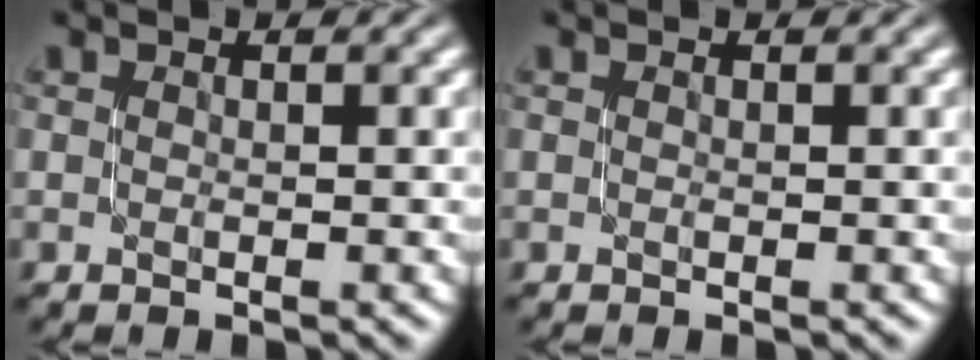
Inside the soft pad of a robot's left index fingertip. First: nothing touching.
{"total": 0.0}